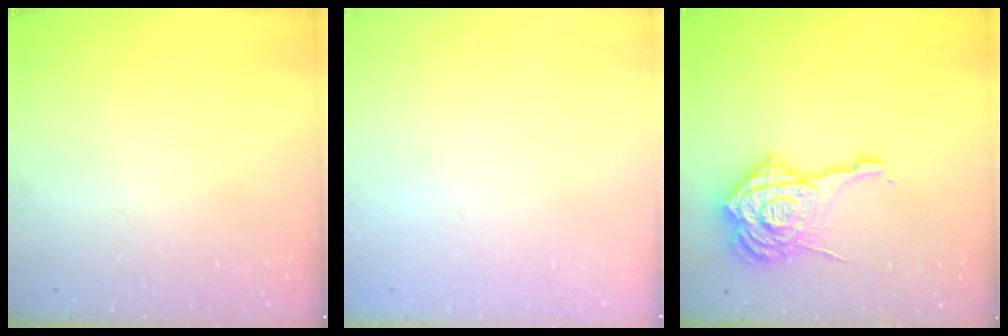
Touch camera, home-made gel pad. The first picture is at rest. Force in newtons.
{"total": 2.7, "press": 2.6, "slide": 0.8}
{"total": 18.9, "press": 18.8, "slide": 1.9}